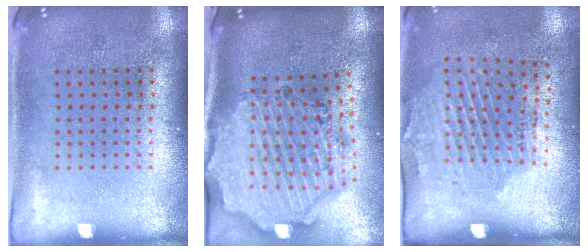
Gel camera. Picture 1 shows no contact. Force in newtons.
{"total": 2.9, "press": 2.6, "slide": 1.2}
{"total": 2.0, "press": 1.2, "slide": 1.6}